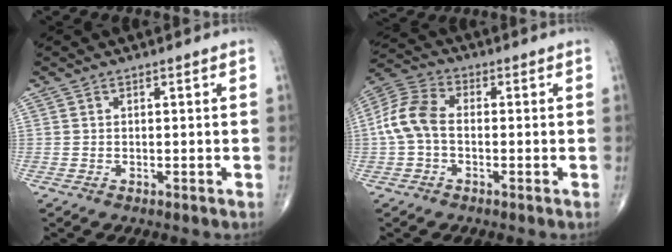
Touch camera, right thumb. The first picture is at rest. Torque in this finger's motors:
{"motor_torque": [-0.13, 0.48, 0.86, -0.05, 0.29]}